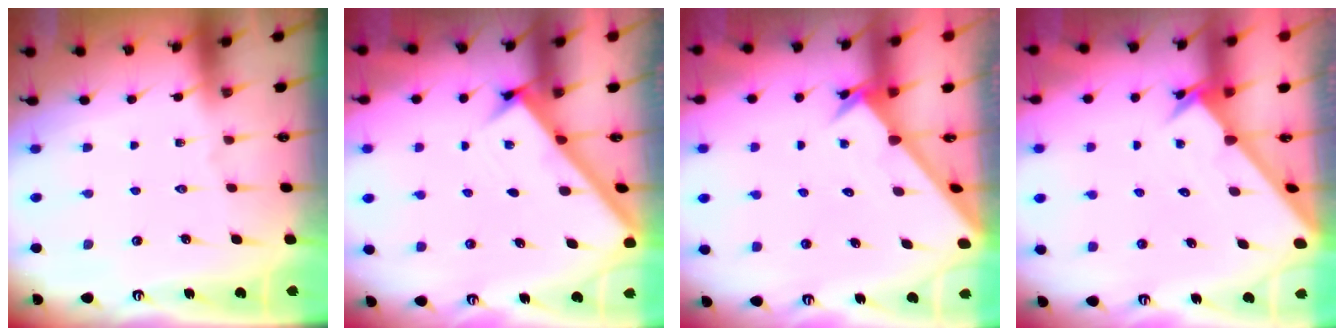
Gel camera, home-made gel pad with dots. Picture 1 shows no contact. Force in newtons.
{"total": 2.6, "press": 2.6, "slide": 0.3}
{"total": 2.5, "press": 2.5, "slide": 0.2}
{"total": 2.5, "press": 2.5, "slide": 0.2}